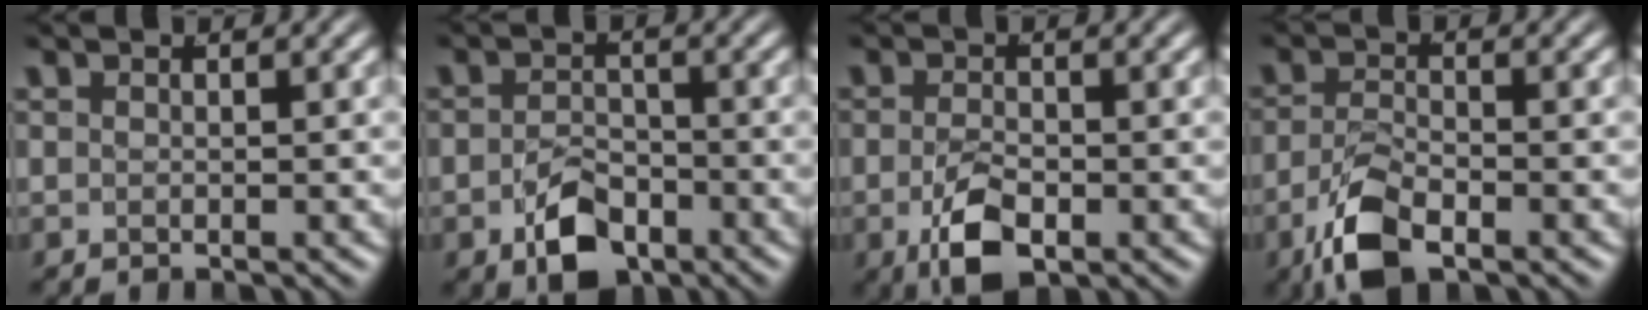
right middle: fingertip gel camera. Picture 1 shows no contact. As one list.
[{"total": 4.8, "force": [-2.8, 2.8, 2.8], "torque": [-0.039, -0.018, -0.041]}, {"total": 4.7, "force": [-2.1, 2.1, 3.7], "torque": [-0.071, -0.016, -0.027]}, {"total": 5.0, "force": [-3.1, 1.9, 3.5], "torque": [-0.067, -0.013, -0.047]}]